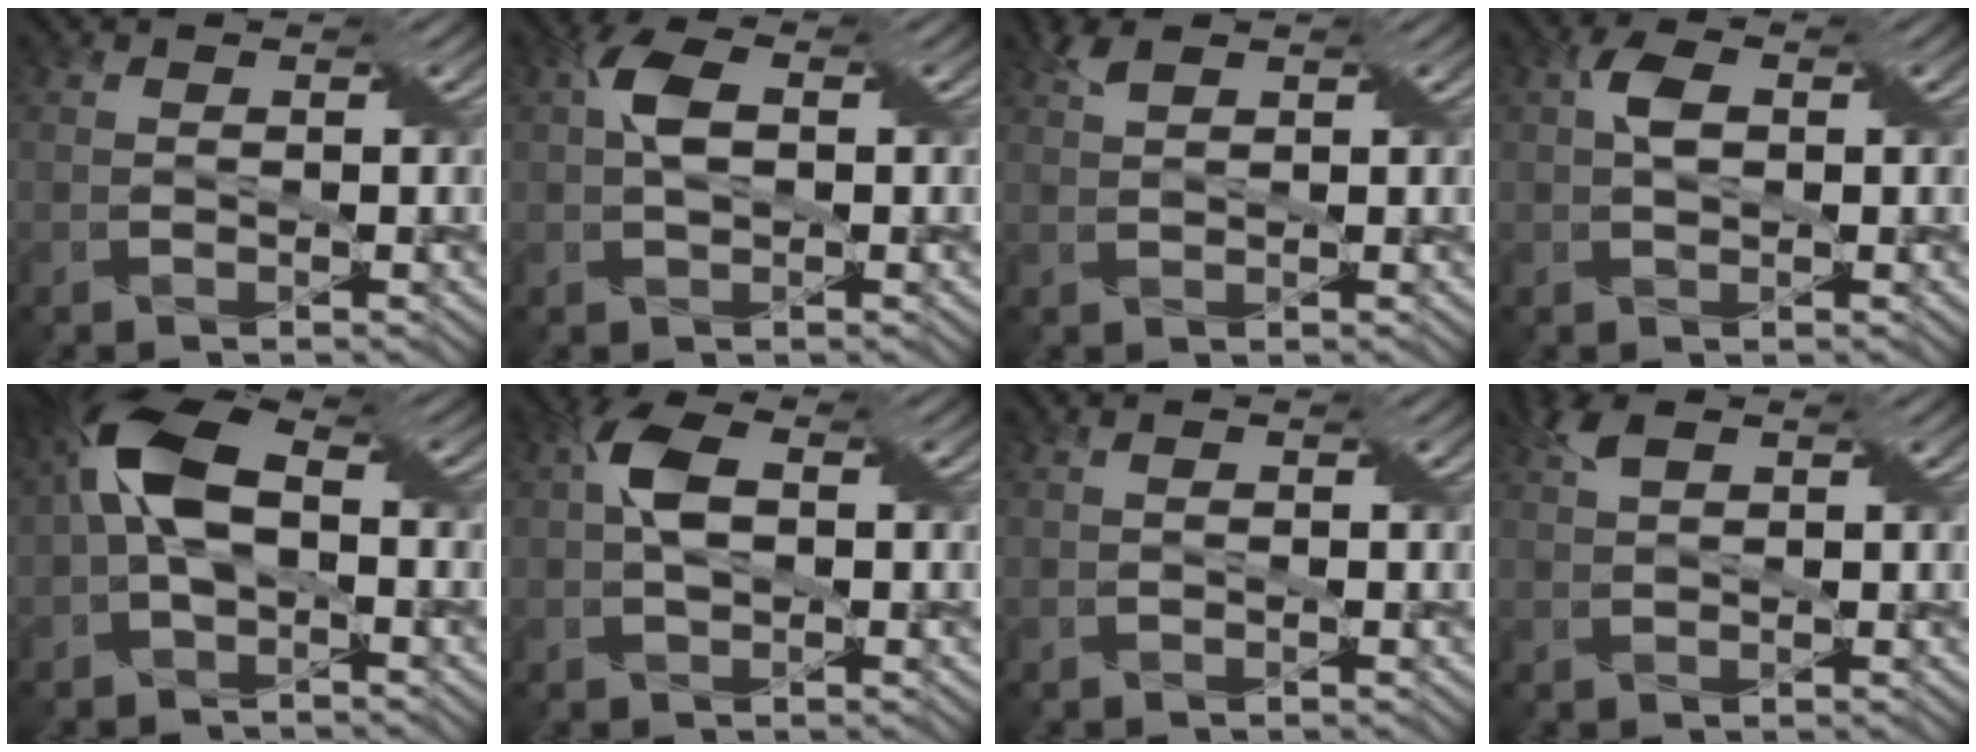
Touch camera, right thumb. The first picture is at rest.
{"total": 4.0, "force": [0.4, 2.1, 3.3], "torque": [-0.070, 0.009, 0.003]}
{"total": 2.2, "force": [1.4, 0.8, 1.5], "torque": [-0.037, 0.009, 0.027]}
{"total": 2.9, "force": [0.5, 1.7, 2.3], "torque": [-0.048, 0.007, 0.005]}
{"total": 9.2, "force": [0.1, 5.0, 7.7], "torque": [-0.174, 0.027, -0.009]}
{"total": 4.8, "force": [0.4, 2.6, 4.0], "torque": [-0.084, 0.011, 0.004]}
{"total": 0.6, "force": [0.1, 0.2, 0.5], "torque": [-0.012, 0.004, 0.003]}
{"total": 3.0, "force": [1.7, 1.2, 2.2], "torque": [-0.051, 0.013, 0.032]}